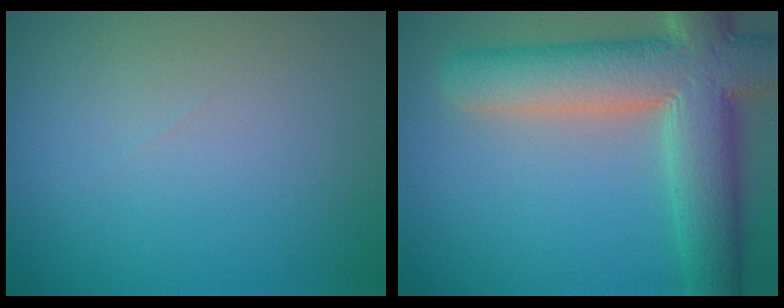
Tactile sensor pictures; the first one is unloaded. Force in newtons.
{"total": 10.3, "press": 10.2, "slide": 0.6}